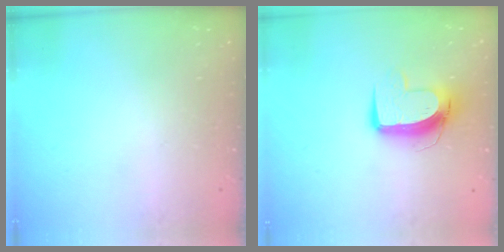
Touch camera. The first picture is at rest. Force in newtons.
{"total": 10.3, "press": 10.3, "slide": 0.8}